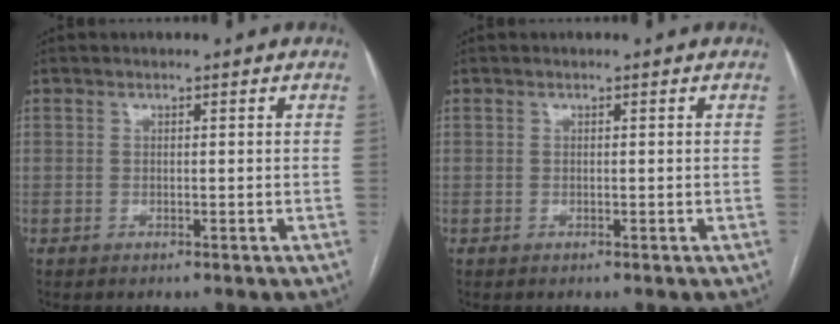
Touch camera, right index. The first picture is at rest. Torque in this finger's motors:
{"motor_torque": [0.00, 0.00, 0.02, 0.01]}